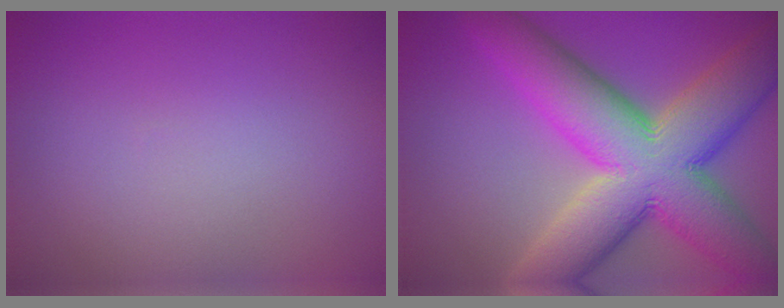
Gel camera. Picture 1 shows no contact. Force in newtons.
{"total": 14.6, "press": 14.6, "slide": 0.5}